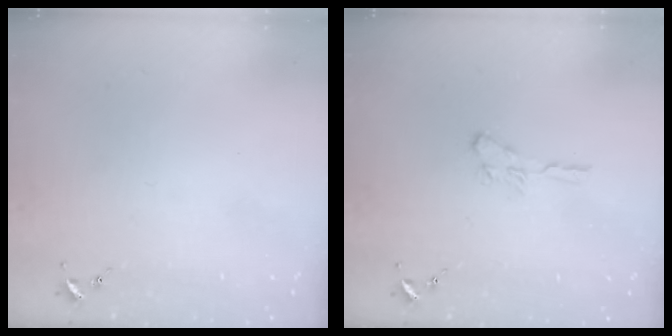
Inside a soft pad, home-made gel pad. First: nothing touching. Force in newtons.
{"total": 4.4, "press": 4.3, "slide": 0.3}